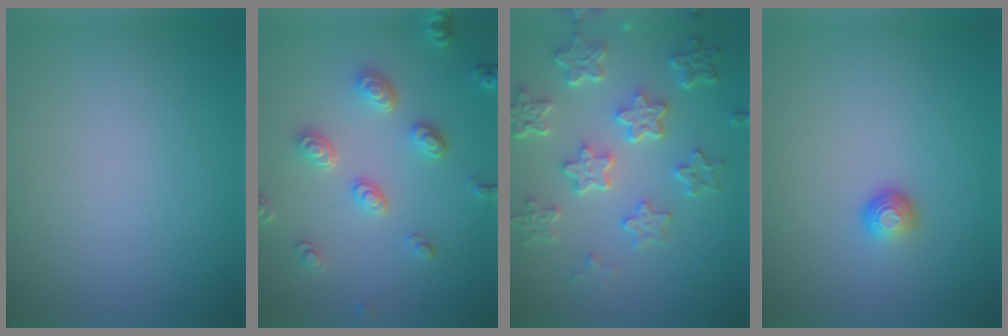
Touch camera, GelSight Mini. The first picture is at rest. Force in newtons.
{"total": 3.5, "press": 3.2, "slide": 1.4}
{"total": 6.6, "press": 5.0, "slide": 4.3}
{"total": 1.6, "press": 1.0, "slide": 1.3}